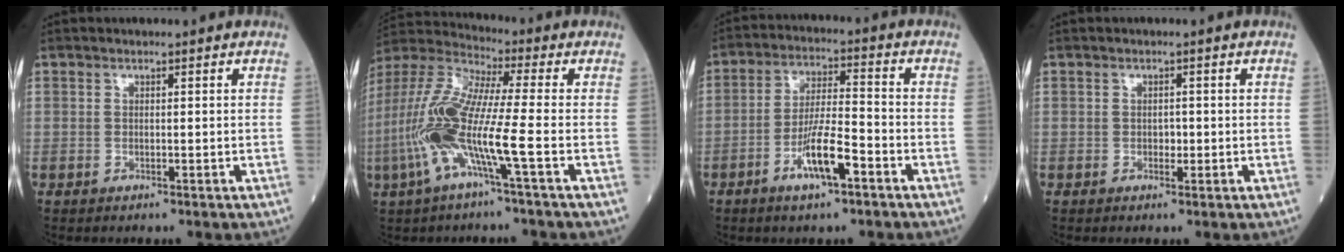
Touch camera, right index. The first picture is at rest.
{"total": 14.1, "force": [-4.1, 0.3, 13.5], "torque": [-0.297, -0.002, -0.091]}
{"total": 8.4, "force": [-4.1, 1.3, 7.2], "torque": [-0.138, -0.002, -0.075]}
{"total": 1.1, "force": [-0.2, 0.8, 0.7], "torque": [-0.007, 0.002, -0.001]}